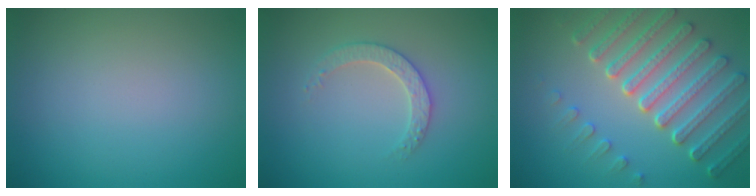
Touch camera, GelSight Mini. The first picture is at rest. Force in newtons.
{"total": 2.5, "press": 2.4, "slide": 0.7}
{"total": 7.2, "press": 5.4, "slide": 4.7}